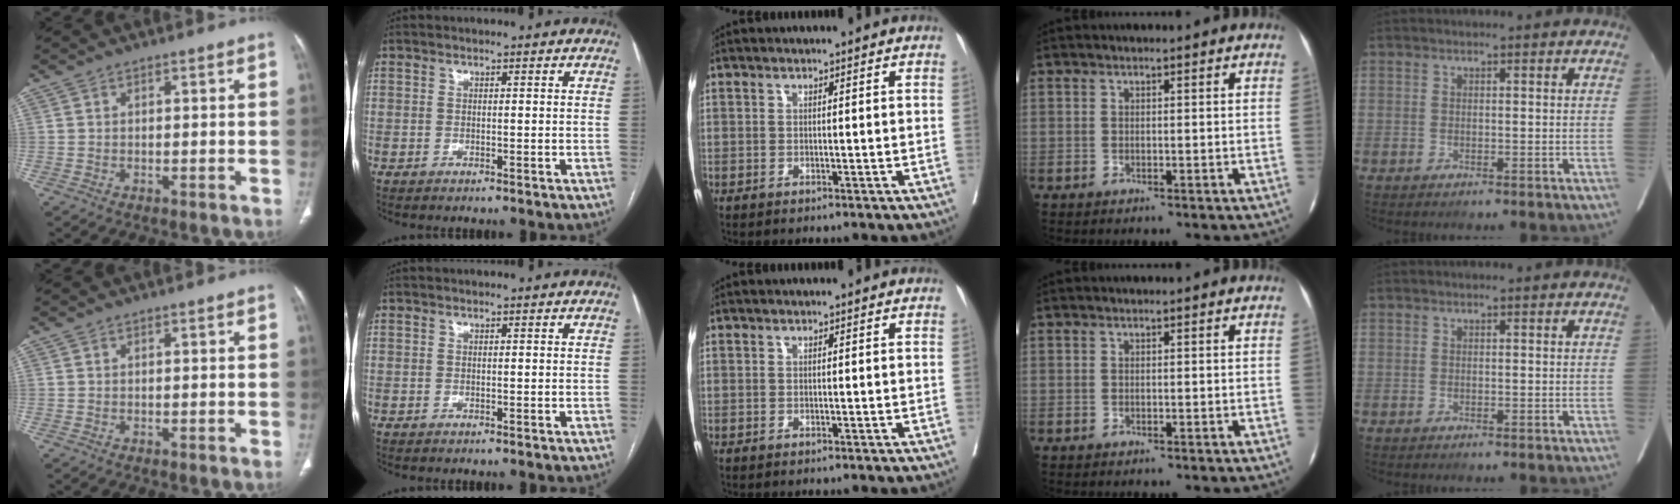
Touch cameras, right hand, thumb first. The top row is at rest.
{}